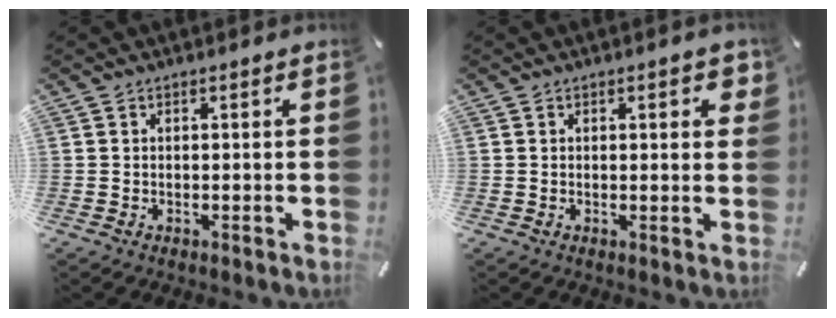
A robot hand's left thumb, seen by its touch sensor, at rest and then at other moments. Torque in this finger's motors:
{"motor_torque": [-0.18, -0.17, -0.23, 0.15, 0.06]}